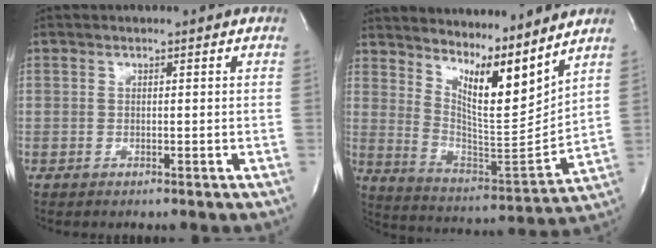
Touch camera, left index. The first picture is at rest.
{"total": 14.7, "force": [10.9, 2.1, 9.7], "torque": [-0.170, -0.023, 0.200]}